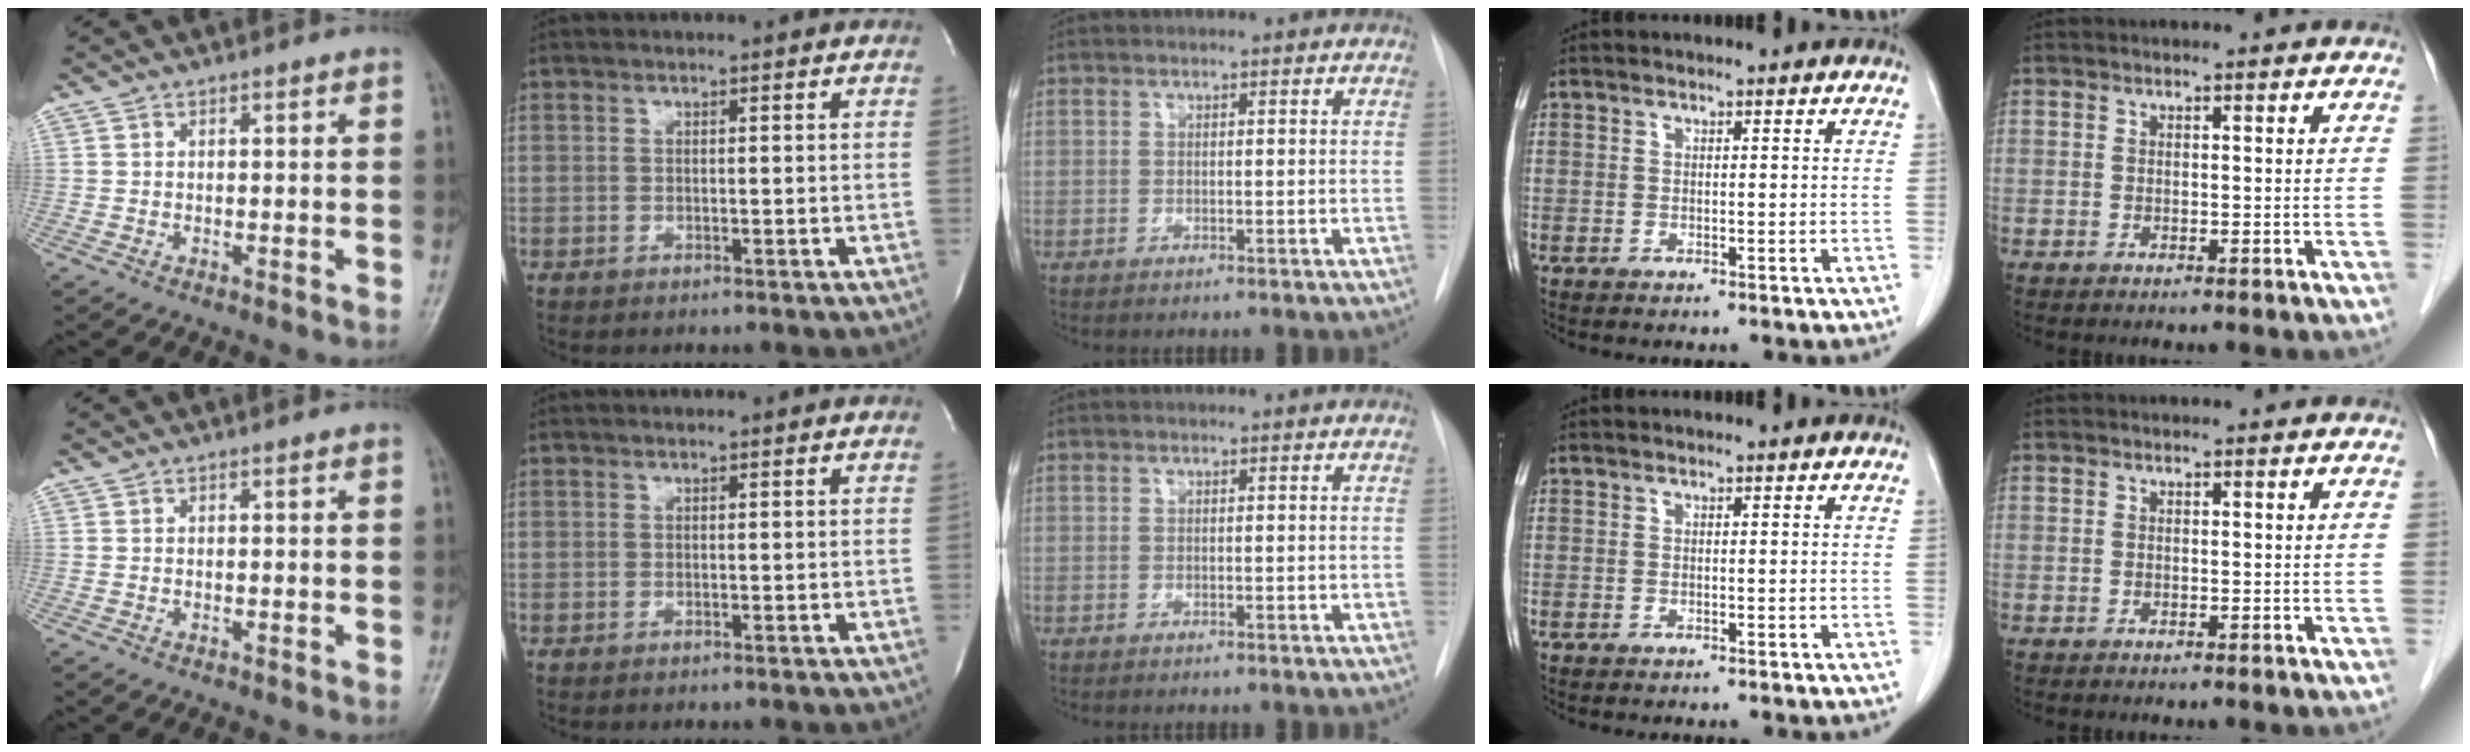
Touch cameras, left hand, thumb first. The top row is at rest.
{}